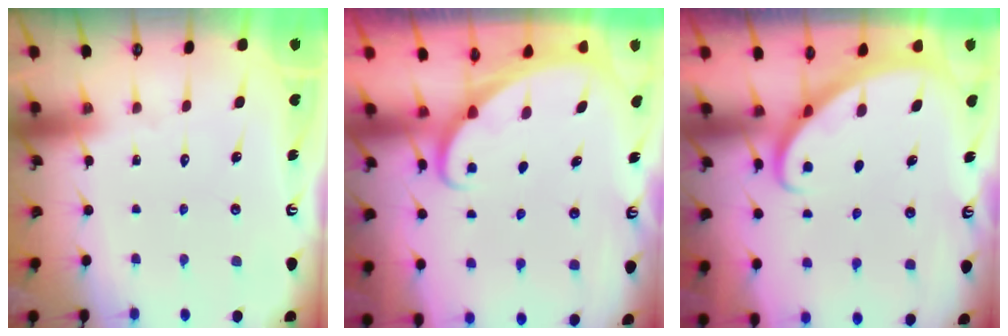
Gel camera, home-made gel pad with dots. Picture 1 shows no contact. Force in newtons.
{"total": 1.5, "press": 1.5, "slide": 0.1}
{"total": 2.7, "press": 2.7, "slide": 0.2}